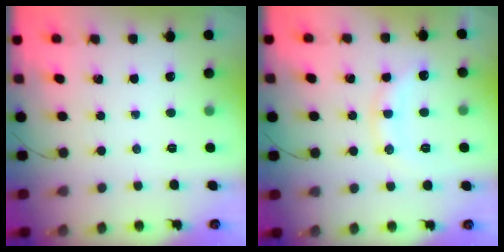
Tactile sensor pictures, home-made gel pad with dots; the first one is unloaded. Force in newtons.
{"total": 12.2, "press": 12.2, "slide": 0.4}